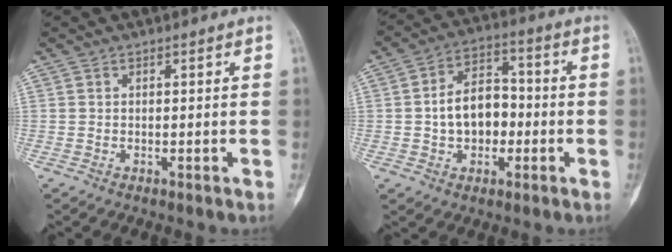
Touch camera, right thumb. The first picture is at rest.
{"total": 10.5, "force": [-1.2, 7.4, 7.3], "torque": [-0.085, 0.034, -0.027]}